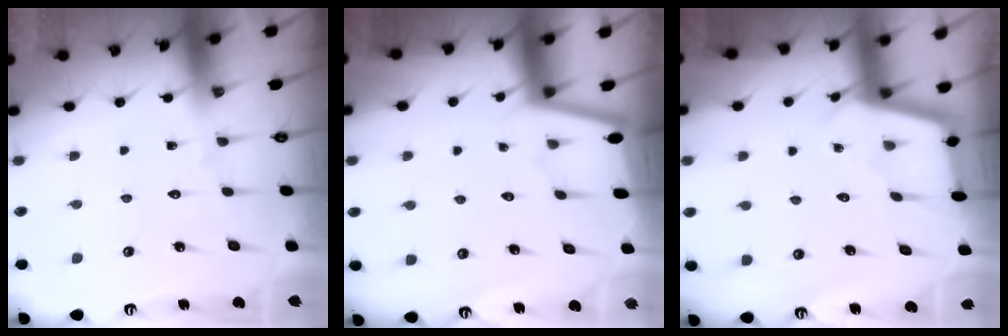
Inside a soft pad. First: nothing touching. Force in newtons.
{"total": 1.4, "press": 1.4, "slide": 0.2}
{"total": 2.4, "press": 2.4, "slide": 0.1}